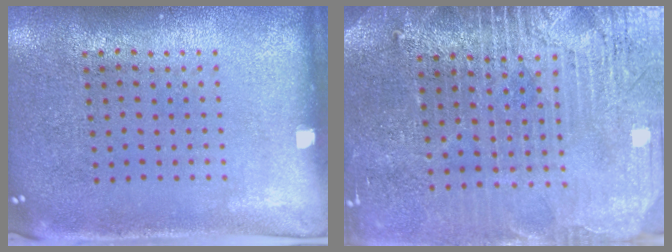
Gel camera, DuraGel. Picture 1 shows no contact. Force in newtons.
{"total": 3.8, "press": 3.5, "slide": 1.5}